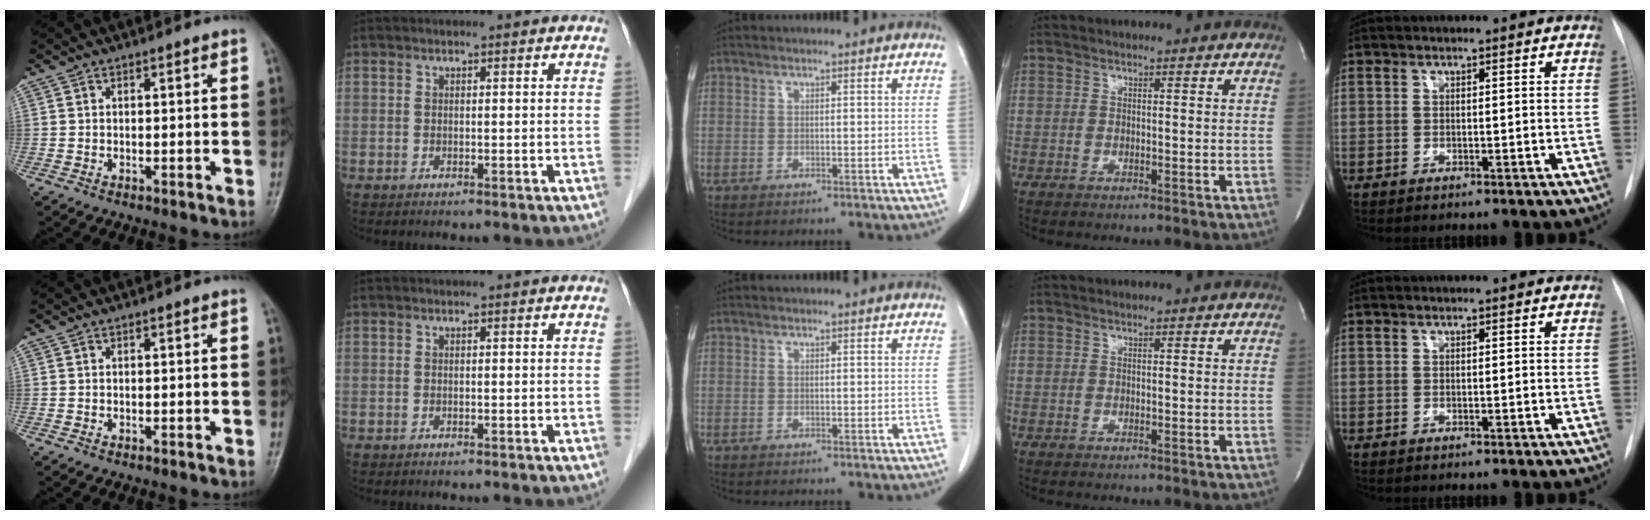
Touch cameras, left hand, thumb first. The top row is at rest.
{}